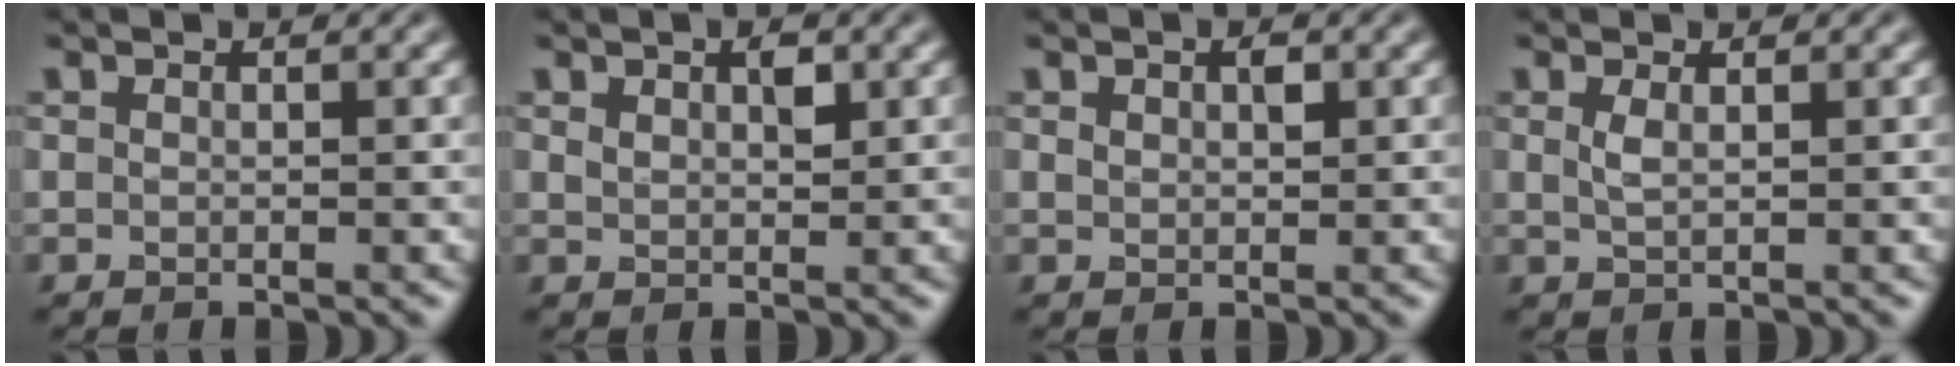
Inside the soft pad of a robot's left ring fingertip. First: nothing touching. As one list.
[{"total": 1.7, "force": [0.8, 0.9, 1.2], "torque": [-0.021, 0.001, 0.017]}, {"total": 1.4, "force": [0.6, 0.8, 1.0], "torque": [-0.018, 0.002, 0.012]}, {"total": 1.1, "force": [0.5, 0.3, 1.0], "torque": [-0.025, 0.000, 0.011]}]